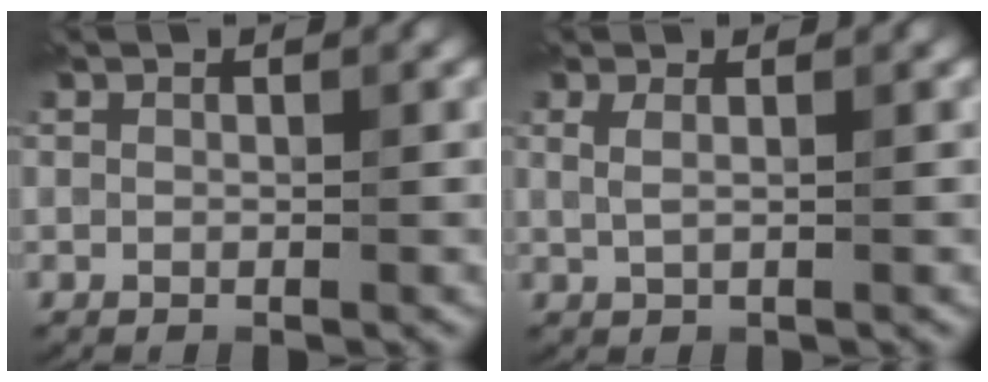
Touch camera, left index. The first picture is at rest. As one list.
[{"total": 1.1, "force": [0.4, 0.4, 0.9], "torque": [-0.015, 0.003, 0.006]}]